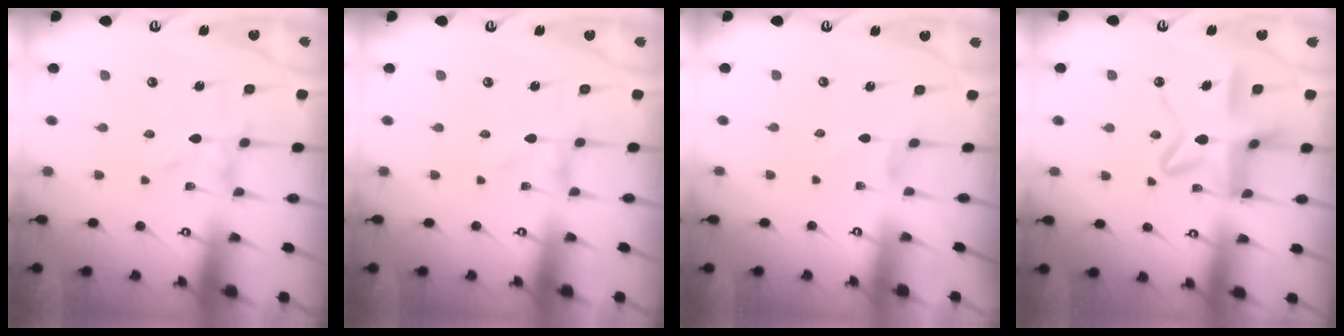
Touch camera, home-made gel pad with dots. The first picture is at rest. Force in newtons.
{"total": 0.0}
{"total": 0.9, "press": 0.8, "slide": 0.2}
{"total": 14.5, "press": 14.4, "slide": 1.3}